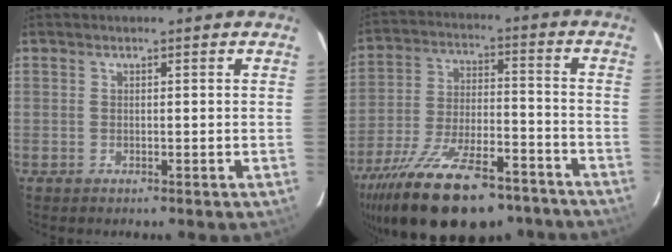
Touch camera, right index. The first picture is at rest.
{"total": 25.2, "force": [-18.8, 9.3, 14.0], "torque": [-0.264, -0.034, -0.282]}